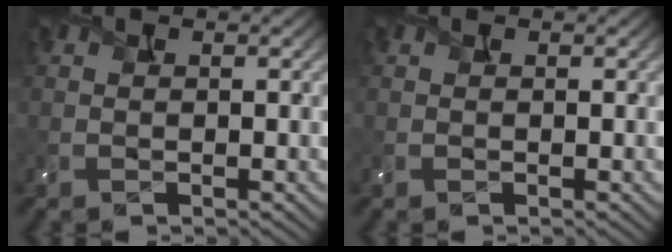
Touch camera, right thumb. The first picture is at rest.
{"total": 0.0}